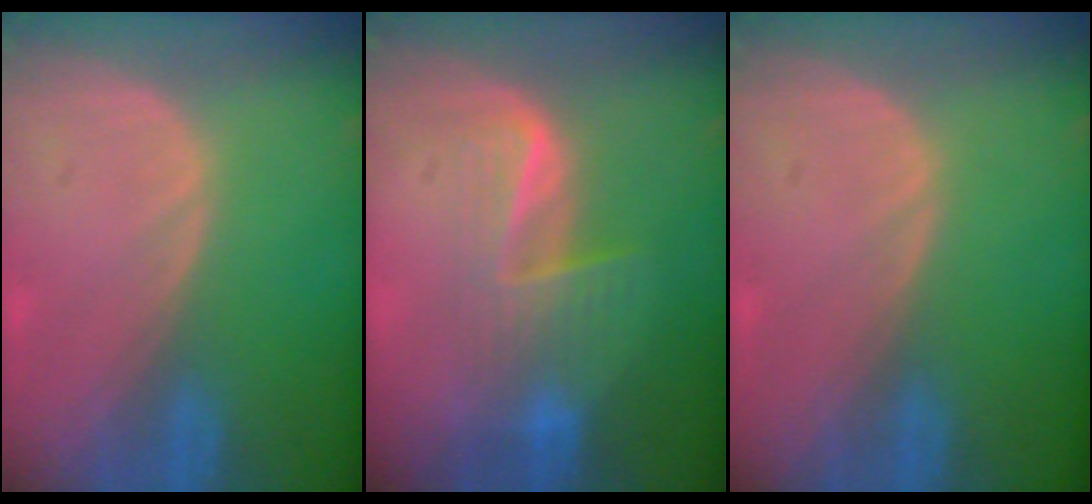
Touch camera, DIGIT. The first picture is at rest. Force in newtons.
{"total": 6.2, "press": 5.9, "slide": 1.9}
{"total": 0.0}